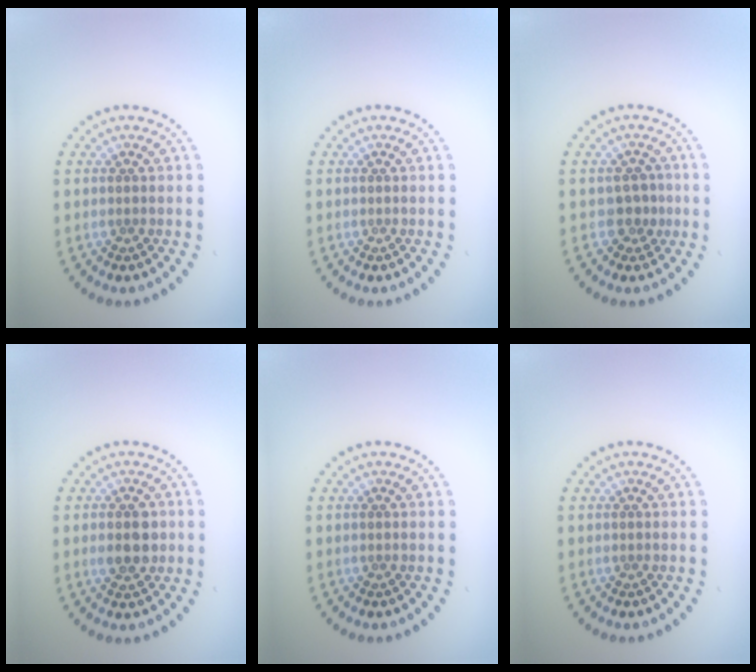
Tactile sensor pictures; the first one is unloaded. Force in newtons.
{"total": 0.0}
{"total": 2.1, "press": 1.7, "slide": 1.2}
{"total": 3.3, "press": 3.3, "slide": 0.2}
{"total": 0.0}
{"total": 0.0}